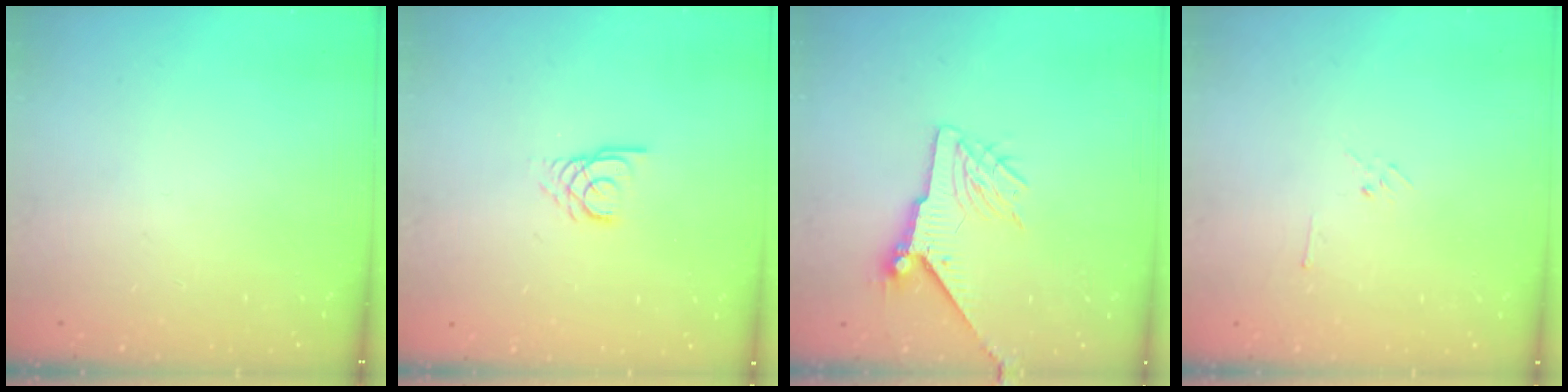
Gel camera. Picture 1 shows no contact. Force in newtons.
{"total": 3.0, "press": 3.0, "slide": 0.3}
{"total": 8.0, "press": 8.0, "slide": 0.1}
{"total": 3.5, "press": 3.4, "slide": 0.8}